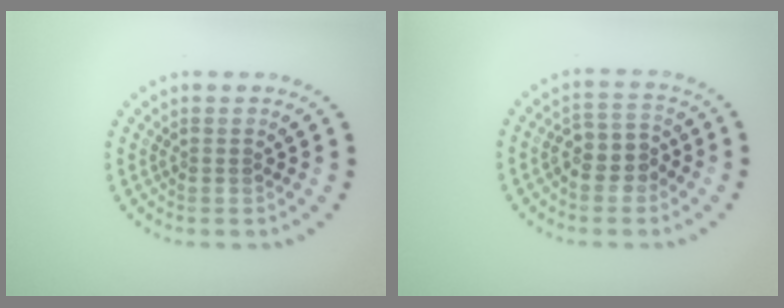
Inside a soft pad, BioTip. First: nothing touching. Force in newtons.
{"total": 3.0, "press": 2.8, "slide": 1.1}